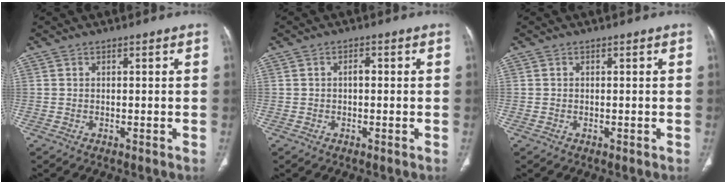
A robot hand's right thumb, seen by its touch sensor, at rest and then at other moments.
{"total": 1.4, "force": [-0.1, 0.9, 1.1], "torque": [-0.015, 0.004, -0.004]}
{"total": 0.0}